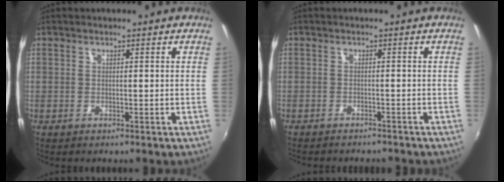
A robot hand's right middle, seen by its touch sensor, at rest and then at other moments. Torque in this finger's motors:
{"motor_torque": [1.07, -1.07, 0.17, 0.05]}